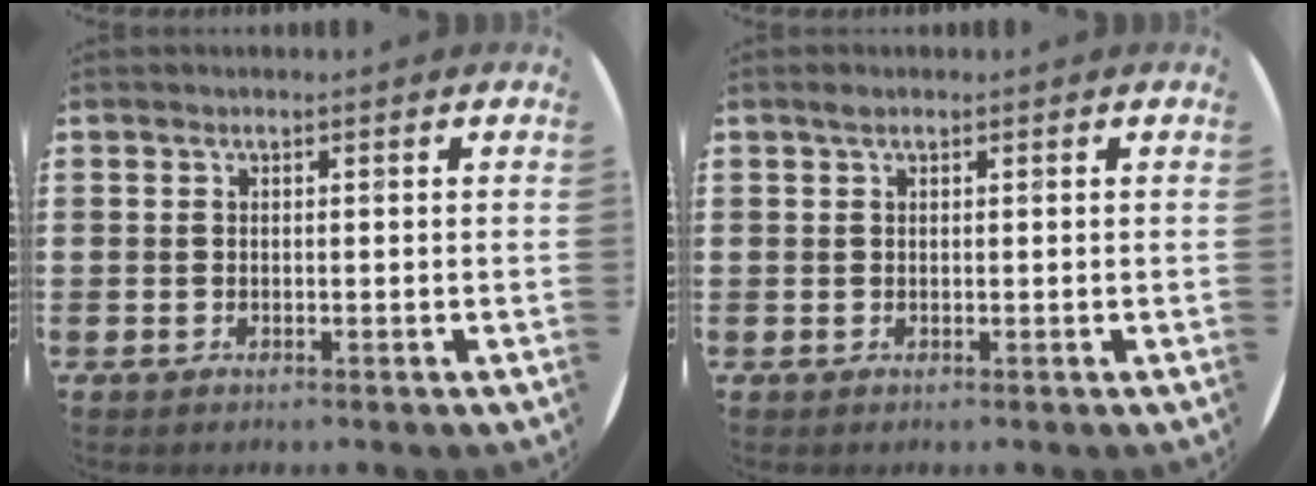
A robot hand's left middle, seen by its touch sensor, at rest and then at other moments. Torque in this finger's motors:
{"motor_torque": [0.58, -0.31, -0.16, -0.04]}